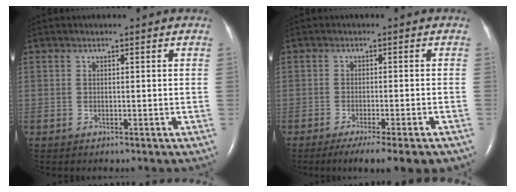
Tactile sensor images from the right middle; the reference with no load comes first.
{"total": 9.6, "force": [-7.3, 0.8, 6.1], "torque": [-0.072, -0.016, -0.105]}